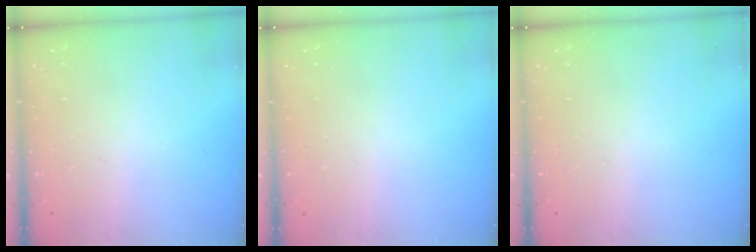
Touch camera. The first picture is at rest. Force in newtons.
{"total": 0.0}
{"total": 0.0}